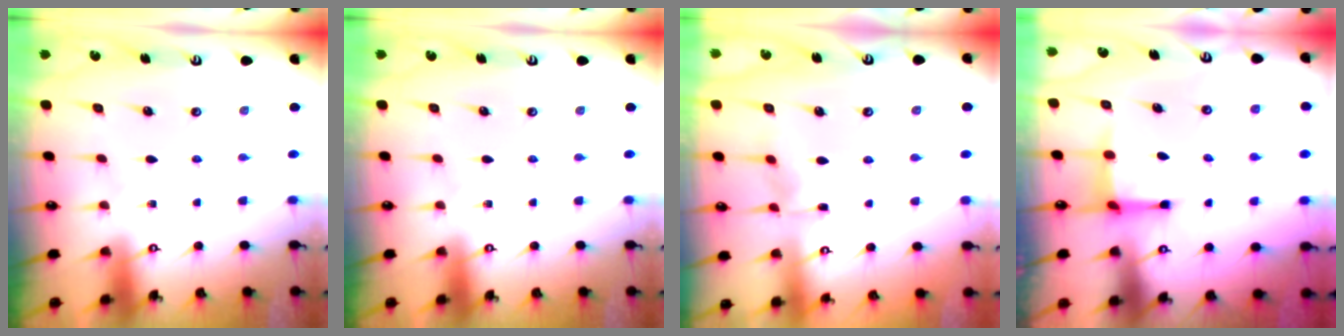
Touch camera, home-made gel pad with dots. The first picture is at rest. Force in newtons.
{"total": 0.0}
{"total": 5.2, "press": 5.2, "slide": 0.6}
{"total": 3.9, "press": 3.7, "slide": 1.2}